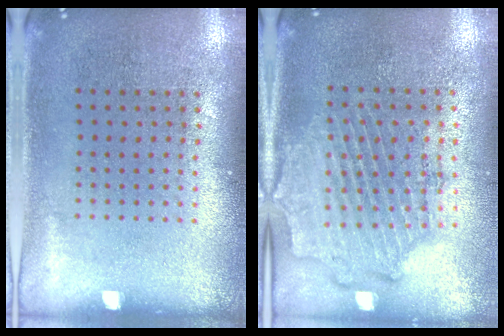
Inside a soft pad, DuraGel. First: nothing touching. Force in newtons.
{"total": 1.9, "press": 1.7, "slide": 0.7}